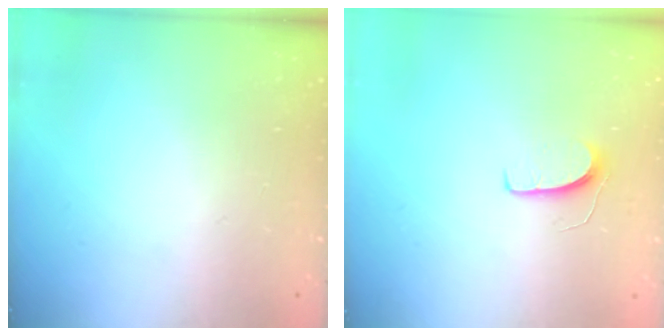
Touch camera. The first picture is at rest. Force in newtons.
{"total": 5.8, "press": 5.7, "slide": 0.4}